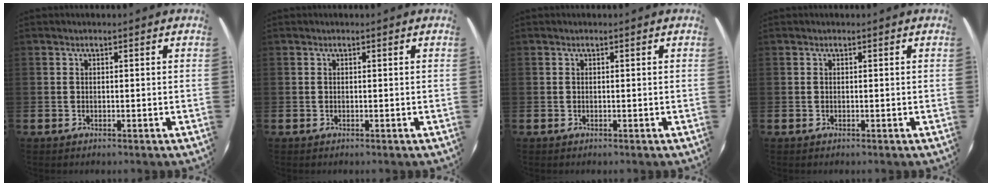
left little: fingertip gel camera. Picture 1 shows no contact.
{"total": 0.0}
{"total": 0.0}
{"total": 0.0}